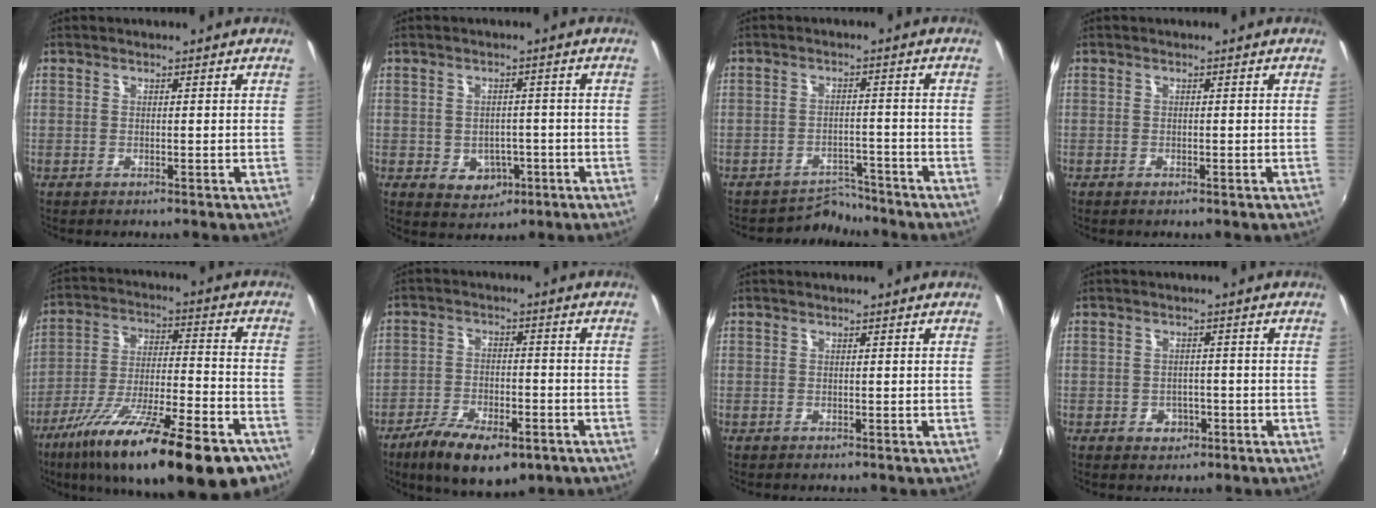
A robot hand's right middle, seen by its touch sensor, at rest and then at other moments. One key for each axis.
{"total": 5.8, "fx": -1.9, "fy": 4.8, "fz": 2.6, "tx": -0.056, "ty": 0.001, "tz": -0.012}
{"total": 4.6, "fx": -4.3, "fy": 1.1, "fz": -1.1, "tx": 0.015, "ty": 0.010, "tz": -0.068}
{"total": 0.6, "fx": -0.4, "fy": 0.3, "fz": 0.3, "tx": -0.006, "ty": -0.004, "tz": -0.009}
{"total": 27.3, "fx": -18.3, "fy": 6.4, "fz": 19.3, "tx": -0.324, "ty": -0.066, "tz": -0.280}
{"total": 13.9, "fx": -8.9, "fy": 5.5, "fz": 9.2, "tx": -0.186, "ty": -0.032, "tz": -0.141}
{"total": 0.0}
{"total": 3.4, "fx": -1.4, "fy": 2.8, "fz": 1.2, "tx": -0.026, "ty": 0.000, "tz": -0.017}